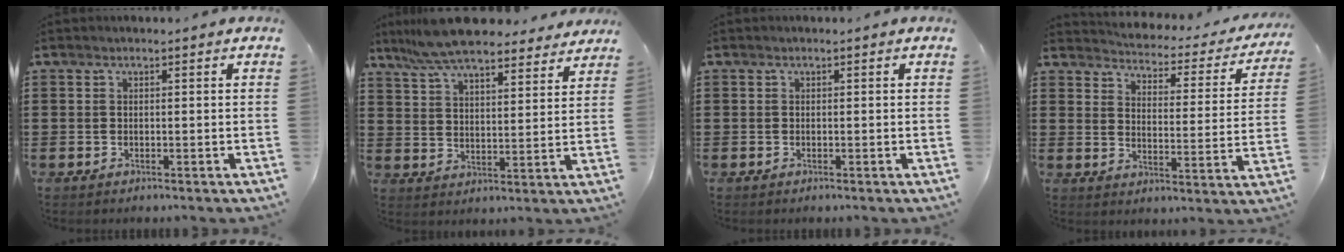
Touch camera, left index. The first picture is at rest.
{"total": 9.1, "force": [8.2, 1.2, 3.8], "torque": [-0.102, -0.027, 0.150]}
{"total": 0.0}
{"total": 2.9, "force": [2.8, 0.3, 0.4], "torque": [-0.029, -0.027, 0.040]}